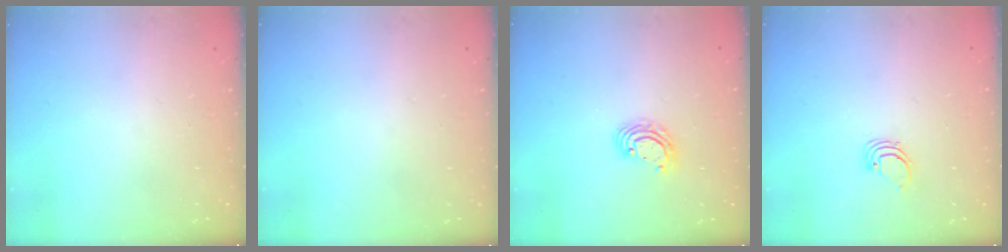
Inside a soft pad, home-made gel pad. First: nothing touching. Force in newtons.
{"total": 0.0}
{"total": 5.1, "press": 5.1, "slide": 0.4}
{"total": 1.9, "press": 1.9, "slide": 0.1}